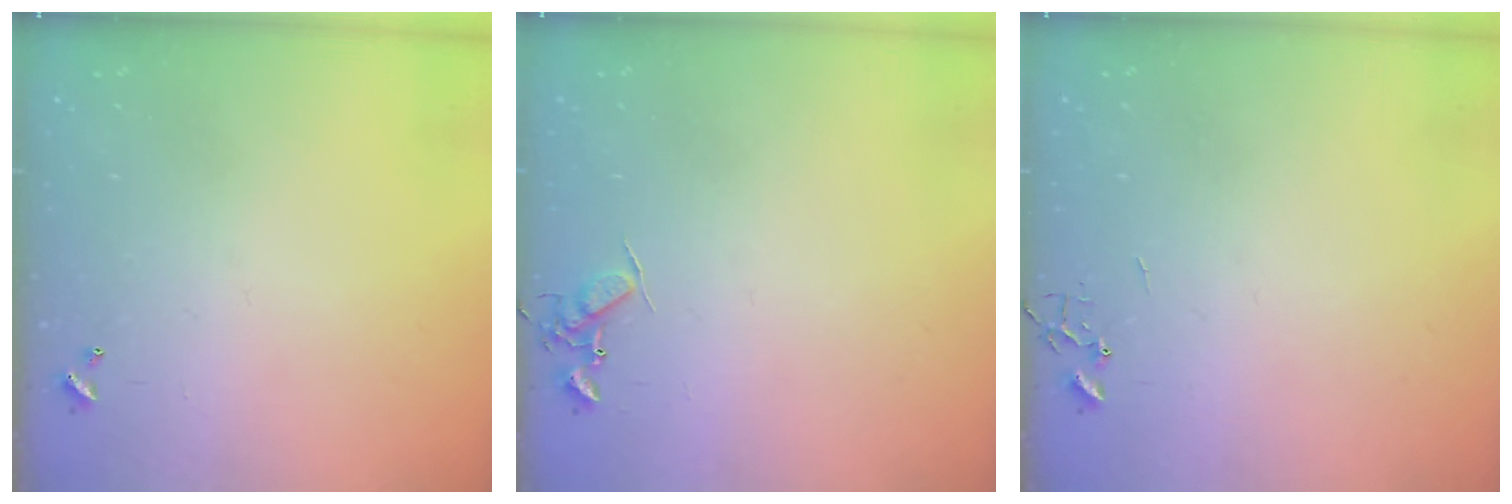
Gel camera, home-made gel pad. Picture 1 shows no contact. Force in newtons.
{"total": 7.2, "press": 7.2, "slide": 0.9}
{"total": 0.0}